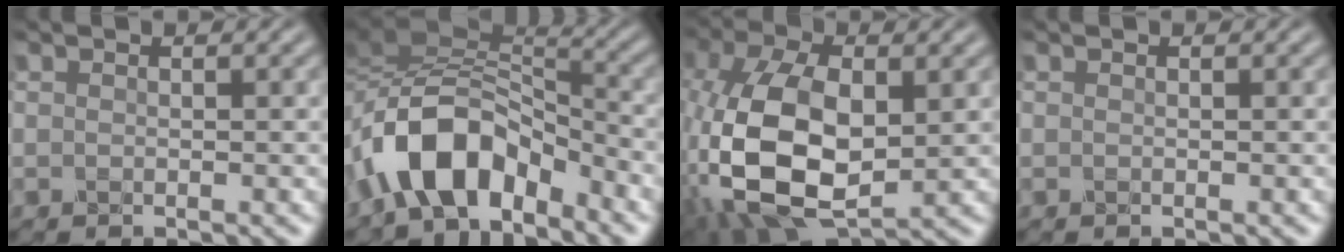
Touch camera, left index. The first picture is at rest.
{"total": 9.0, "force": [-5.0, 4.6, 6.0], "torque": [-0.104, 0.012, -0.100]}
{"total": 12.3, "force": [-2.0, 6.6, 10.1], "torque": [-0.234, -0.004, -0.039]}
{"total": 0.0}